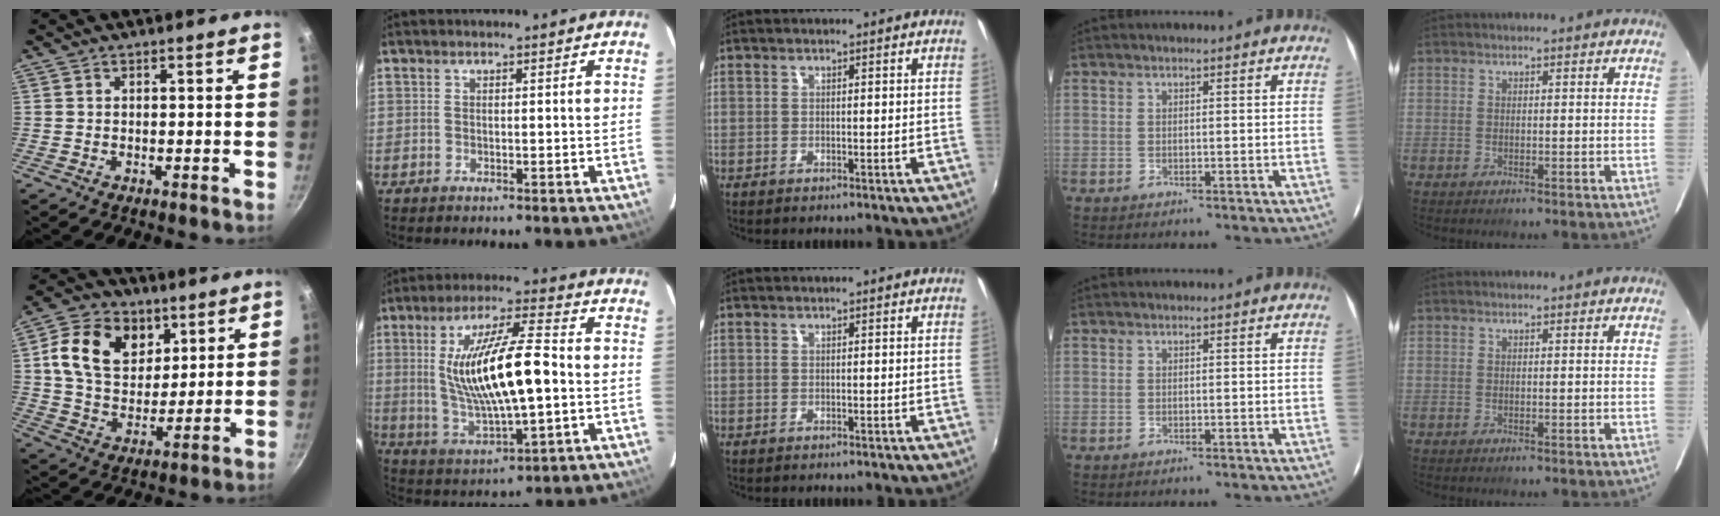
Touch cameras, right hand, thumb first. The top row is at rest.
{"thumb": {"total": 16.0, "force": [5.8, 11.7, 9.1], "torque": [-0.136, -0.016, 0.097]}, "index": {"total": 17.9, "force": [0.1, 4.4, 17.3], "torque": [-0.323, -0.003, 0.017]}}